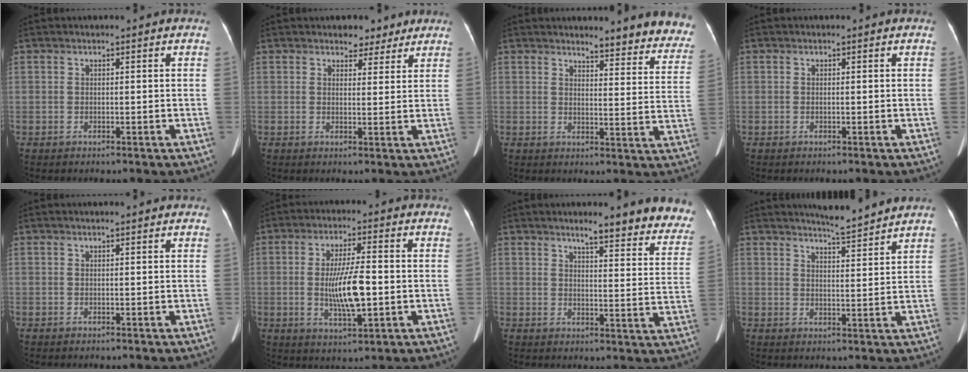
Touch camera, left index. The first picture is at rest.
{"total": 3.8, "force": [3.0, 2.1, 0.8], "torque": [-0.002, 0.003, 0.039]}
{"total": 12.5, "force": [12.0, 2.3, 3.0], "torque": [0.010, -0.047, 0.108]}
{"total": 0.0}
{"total": 2.4, "force": [2.2, 0.2, 0.9], "torque": [-0.013, 0.018, 0.024]}
{"total": 8.4, "force": [-0.8, 1.5, 8.3], "torque": [-0.157, -0.007, -0.012]}
{"total": 15.2, "force": [13.6, 2.2, 6.4], "torque": [-0.040, -0.038, 0.142]}
{"total": 5.6, "force": [5.4, -0.8, 1.3], "torque": [-0.033, -0.011, 0.081]}